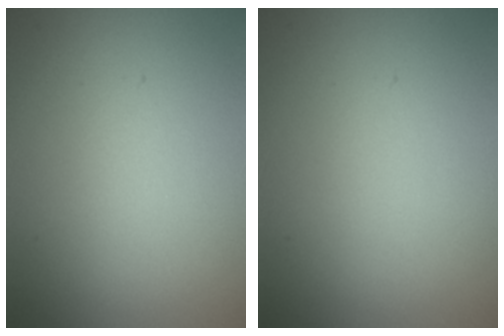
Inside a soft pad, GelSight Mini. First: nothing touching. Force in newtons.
{"total": 0.0}